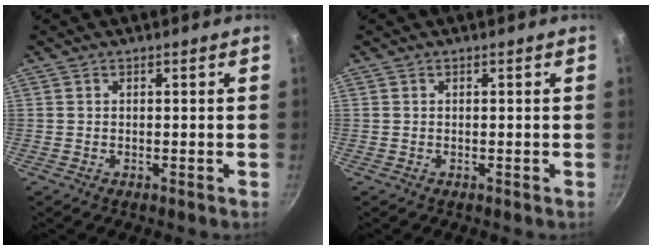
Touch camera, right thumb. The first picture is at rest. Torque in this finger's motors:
{"motor_torque": [-0.09, -0.07, 0.06, 0.06, 0.00]}